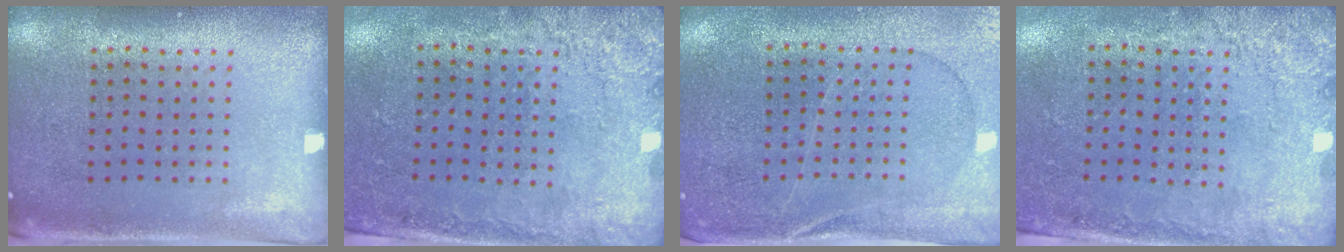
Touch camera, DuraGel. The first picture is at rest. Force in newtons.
{"total": 2.7, "press": 2.2, "slide": 1.5}
{"total": 0.5, "press": 0.4, "slide": 0.4}
{"total": 2.7, "press": 2.0, "slide": 1.8}